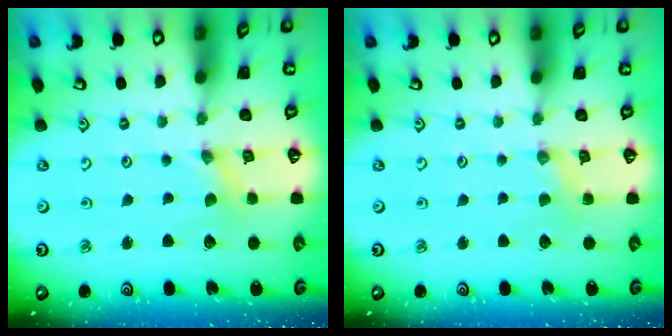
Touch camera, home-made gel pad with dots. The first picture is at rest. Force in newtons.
{"total": 2.4, "press": 2.4, "slide": 0.5}